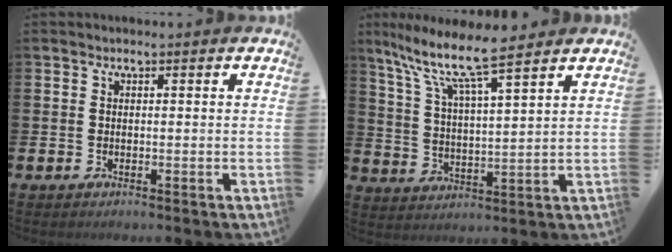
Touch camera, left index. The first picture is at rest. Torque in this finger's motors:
{"motor_torque": [0.75, -0.90, 1.03, 0.21]}